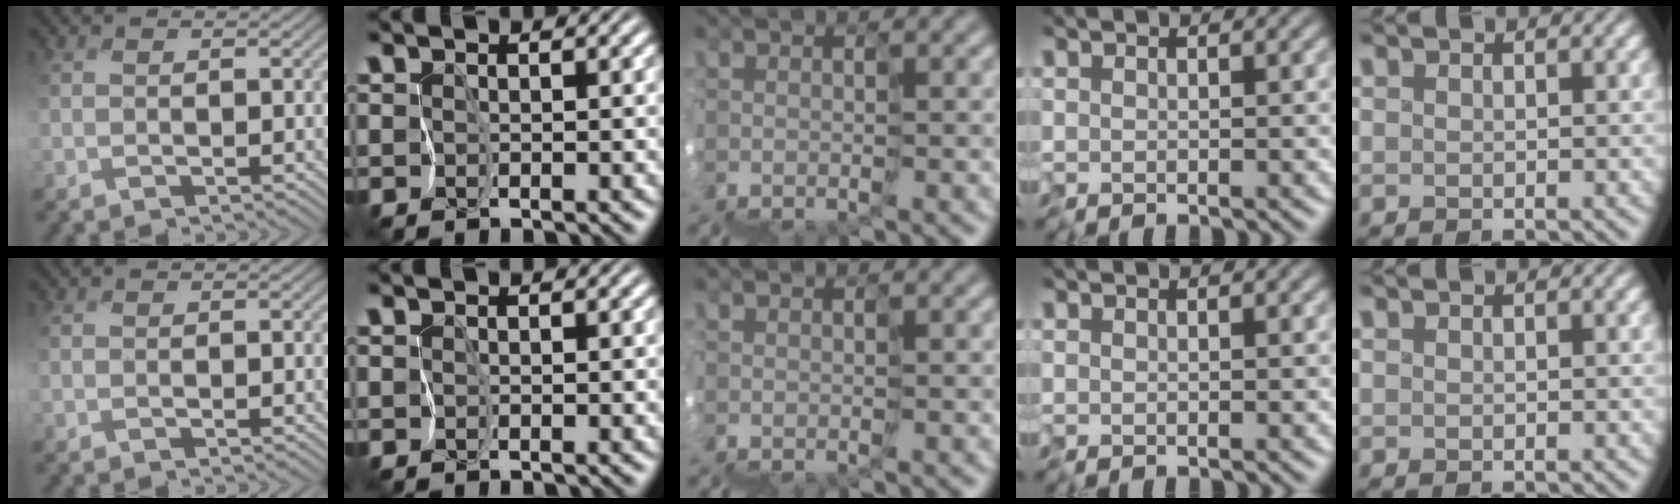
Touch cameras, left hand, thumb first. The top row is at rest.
{}